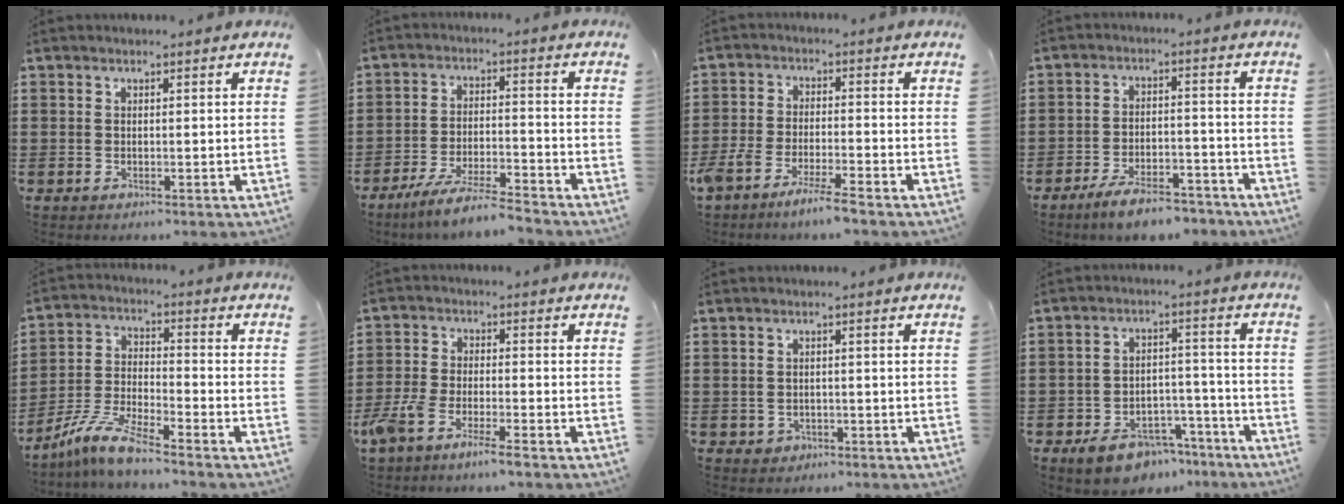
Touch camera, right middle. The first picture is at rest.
{"total": 6.5, "force": [-5.8, 0.1, 2.8], "torque": [-0.062, -0.010, -0.113]}
{"total": 5.1, "force": [-4.4, 0.1, 2.6], "torque": [-0.064, -0.013, -0.085]}
{"total": 6.3, "force": [-5.4, 1.2, 3.0], "torque": [-0.057, 0.003, -0.103]}
{"total": 7.9, "force": [-6.6, 0.5, 4.2], "torque": [-0.106, -0.008, -0.137]}
{"total": 5.1, "force": [-4.0, 0.7, 3.2], "torque": [-0.087, -0.011, -0.081]}
{"total": 1.0, "force": [-0.5, 0.9, 0.2], "torque": [-0.008, 0.003, -0.012]}
{"total": 6.8, "force": [-5.6, 3.3, 2.1], "torque": [-0.036, 0.030, -0.104]}